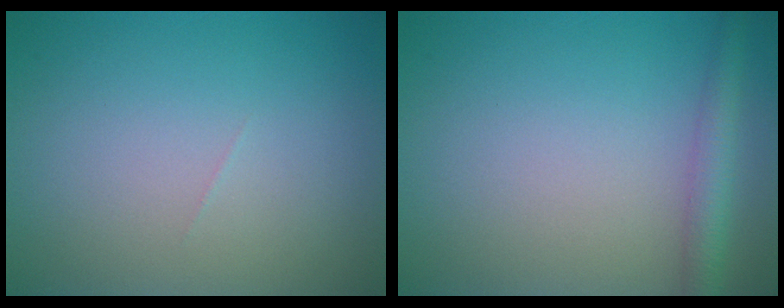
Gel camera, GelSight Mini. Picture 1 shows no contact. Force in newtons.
{"total": 2.6, "press": 2.6, "slide": 0.1}